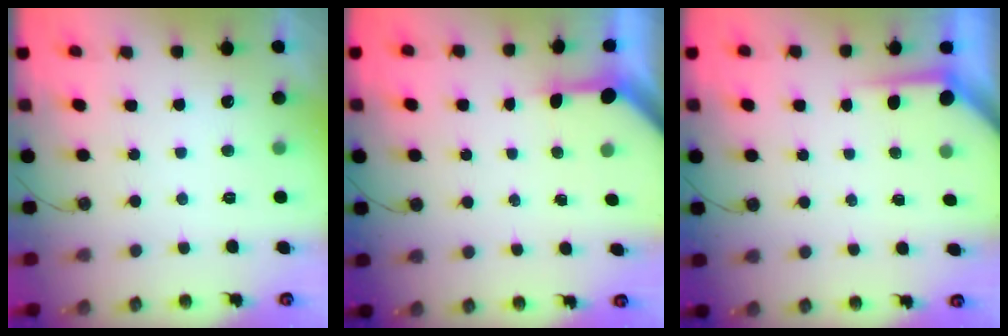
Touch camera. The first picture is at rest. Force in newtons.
{"total": 3.4, "press": 3.3, "slide": 0.4}
{"total": 3.7, "press": 3.7, "slide": 0.4}